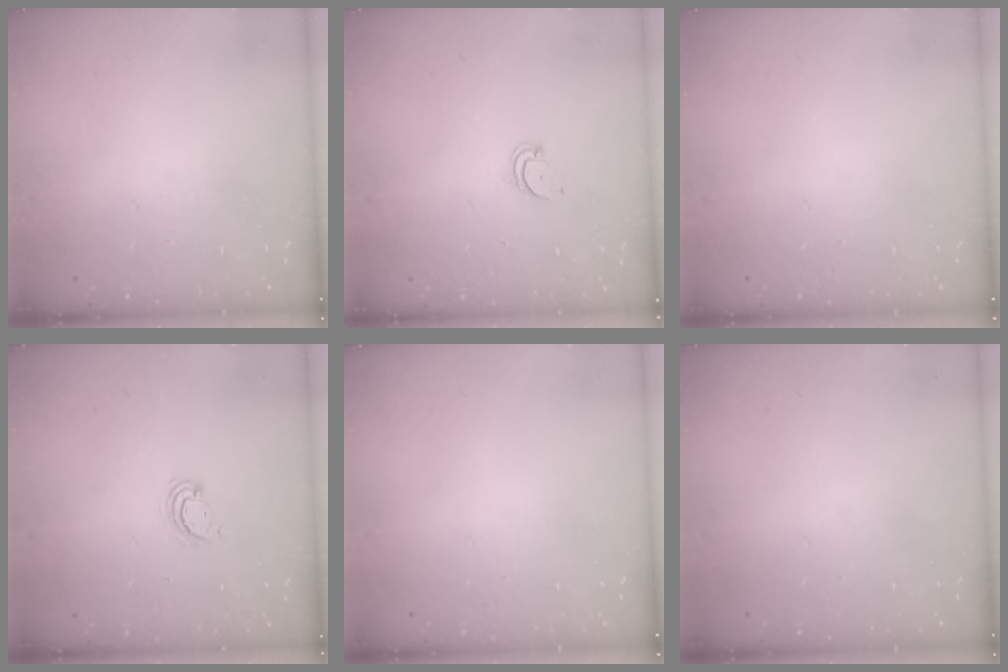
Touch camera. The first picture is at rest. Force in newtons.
{"total": 3.5, "press": 3.4, "slide": 0.3}
{"total": 0.0}
{"total": 3.0, "press": 3.0, "slide": 0.2}
{"total": 0.0}
{"total": 0.0}